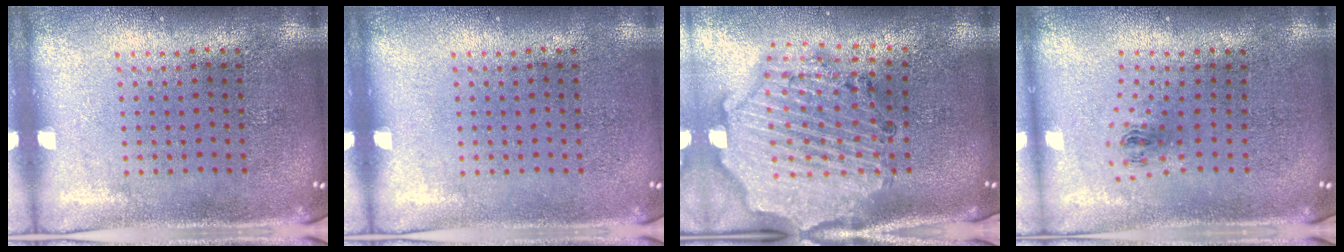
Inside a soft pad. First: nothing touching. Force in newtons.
{"total": 0.0}
{"total": 2.9, "press": 2.6, "slide": 1.2}
{"total": 1.0, "press": 0.4, "slide": 0.9}